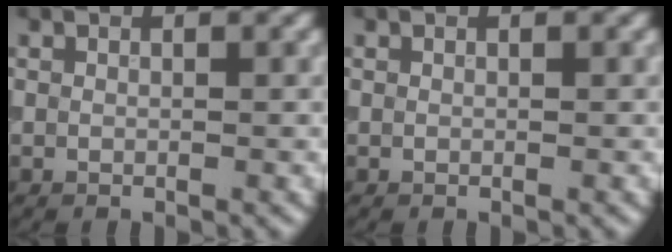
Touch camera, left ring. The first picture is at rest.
{"total": 0.0}